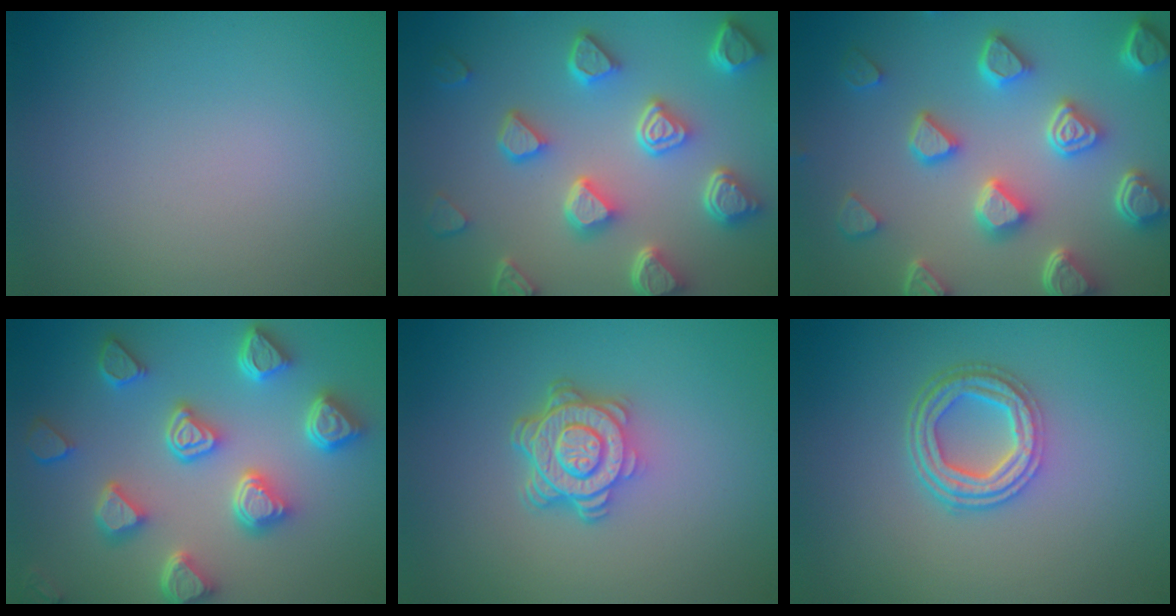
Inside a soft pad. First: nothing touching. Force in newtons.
{"total": 7.3, "press": 5.8, "slide": 4.5}
{"total": 7.2, "press": 5.8, "slide": 4.4}
{"total": 7.0, "press": 5.8, "slide": 3.9}
{"total": 4.8, "press": 3.7, "slide": 3.1}
{"total": 4.2, "press": 3.1, "slide": 2.8}